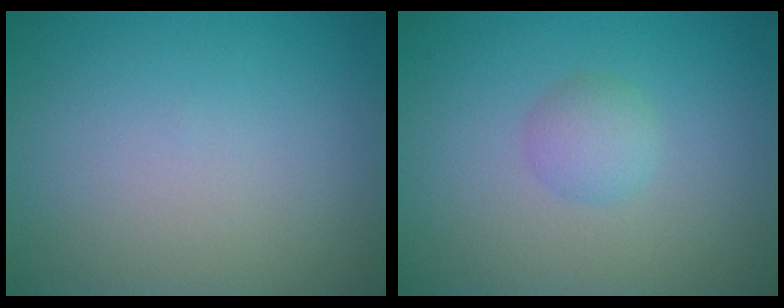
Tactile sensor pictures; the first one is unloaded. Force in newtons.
{"total": 1.7, "press": 1.7, "slide": 0.0}